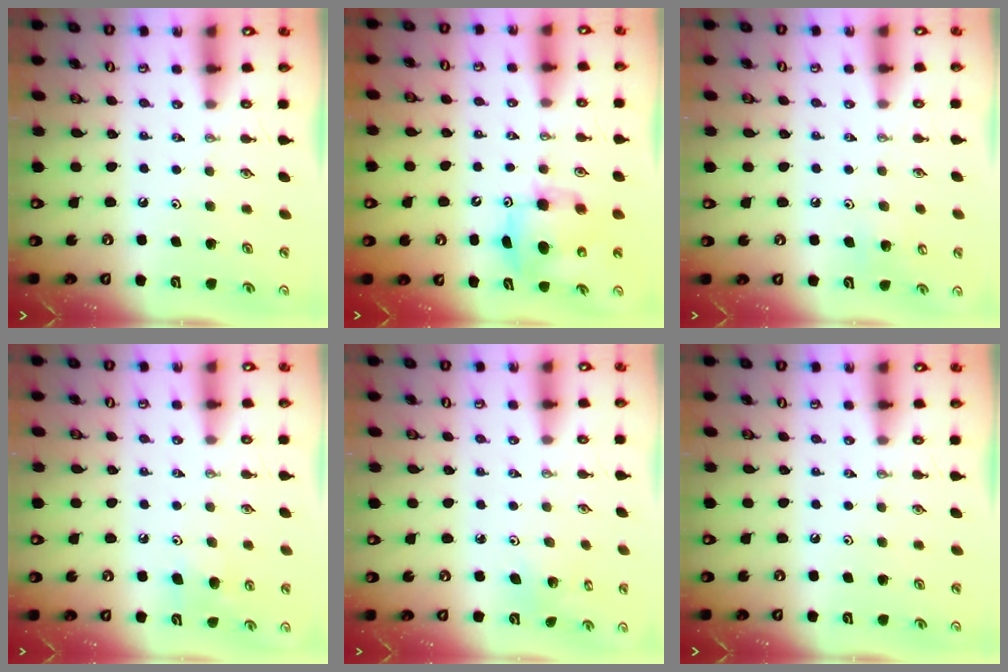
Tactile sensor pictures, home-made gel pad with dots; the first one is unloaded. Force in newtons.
{"total": 7.1, "press": 6.8, "slide": 1.9}
{"total": 6.5, "press": 6.4, "slide": 1.1}
{"total": 7.2, "press": 7.1, "slide": 1.3}
{"total": 2.7, "press": 2.7, "slide": 0.2}
{"total": 0.0}